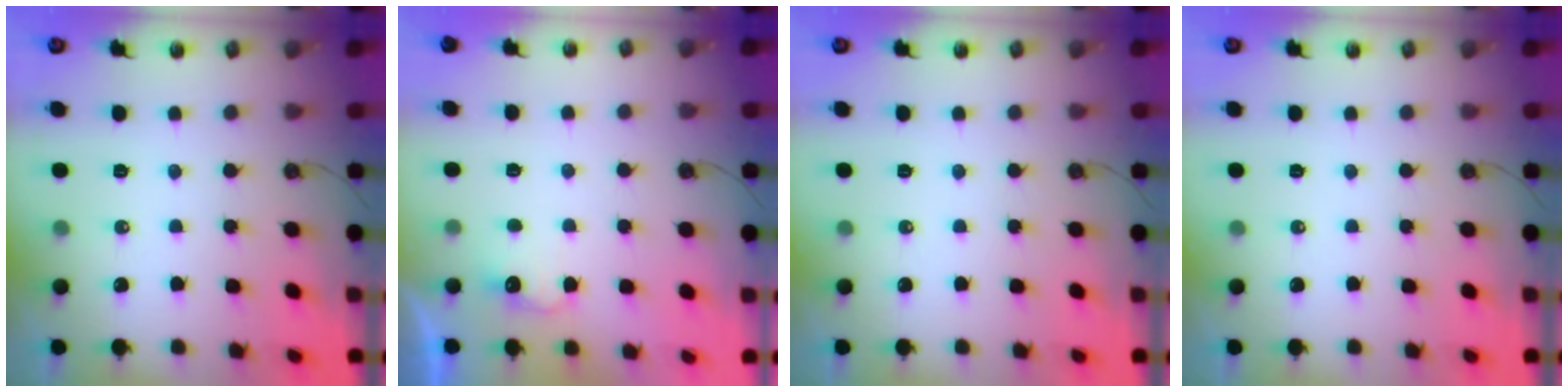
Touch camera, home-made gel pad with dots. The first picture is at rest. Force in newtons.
{"total": 8.2, "press": 8.1, "slide": 1.0}
{"total": 0.0}
{"total": 0.0}